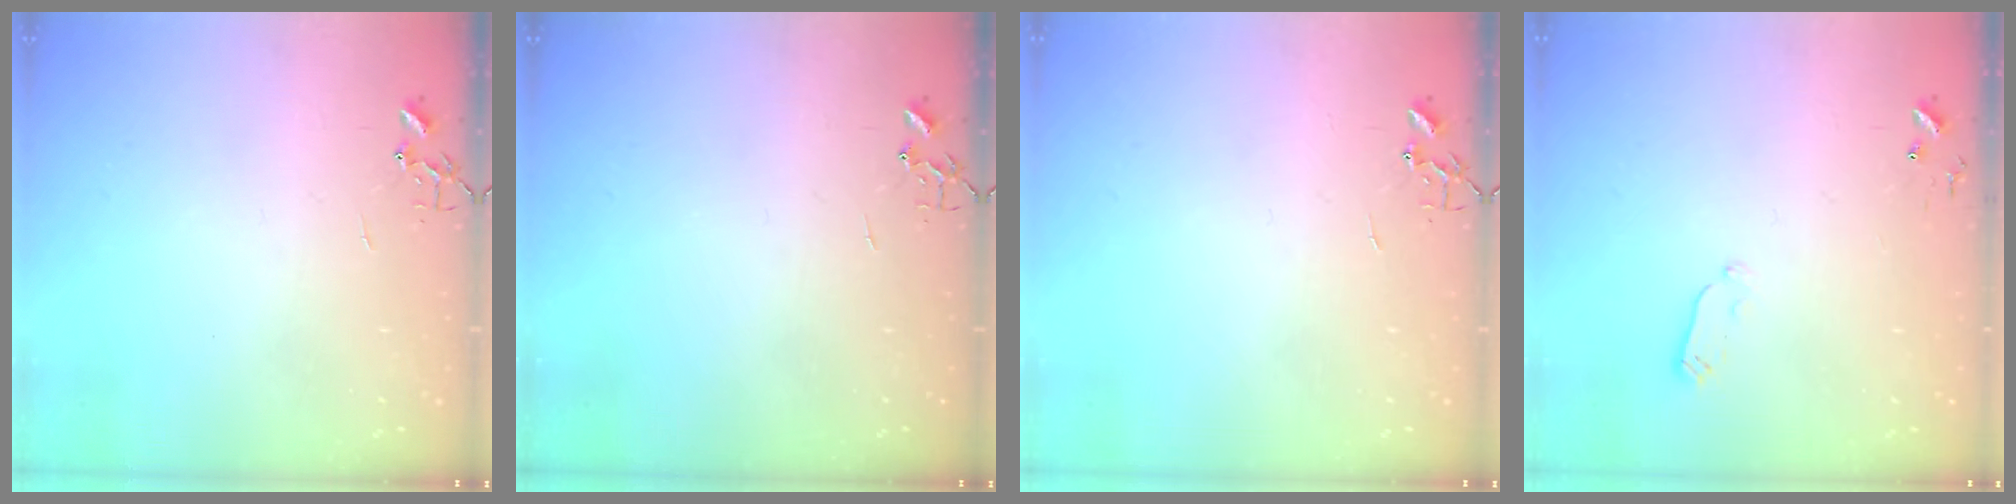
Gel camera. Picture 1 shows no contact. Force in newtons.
{"total": 0.0}
{"total": 0.0}
{"total": 2.9, "press": 2.9, "slide": 0.4}